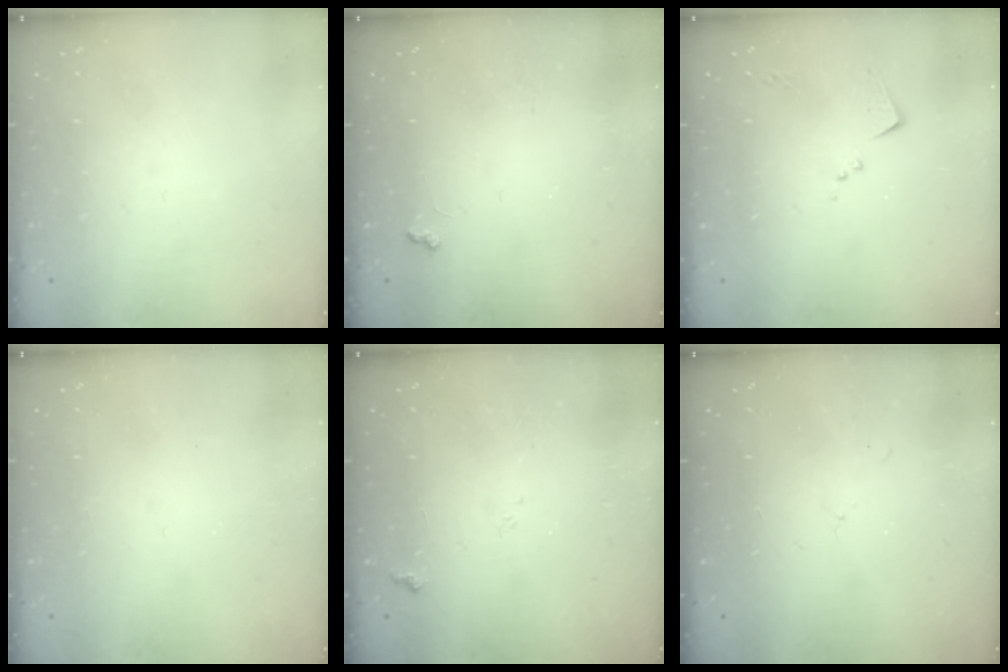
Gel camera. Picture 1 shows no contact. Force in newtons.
{"total": 2.9, "press": 2.8, "slide": 0.5}
{"total": 4.3, "press": 4.3, "slide": 0.4}
{"total": 0.9, "press": 0.9, "slide": 0.3}
{"total": 6.2, "press": 6.2, "slide": 0.6}
{"total": 5.0, "press": 4.9, "slide": 0.7}